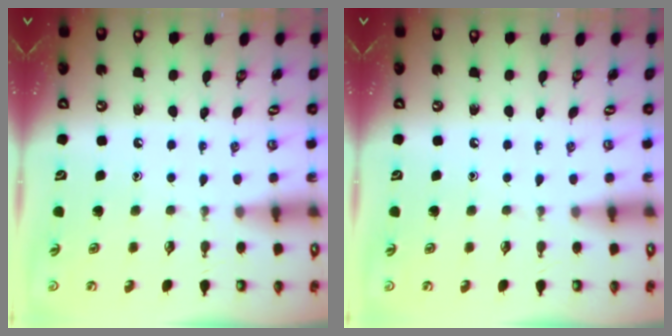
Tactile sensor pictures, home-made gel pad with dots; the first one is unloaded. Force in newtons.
{"total": 0.0}